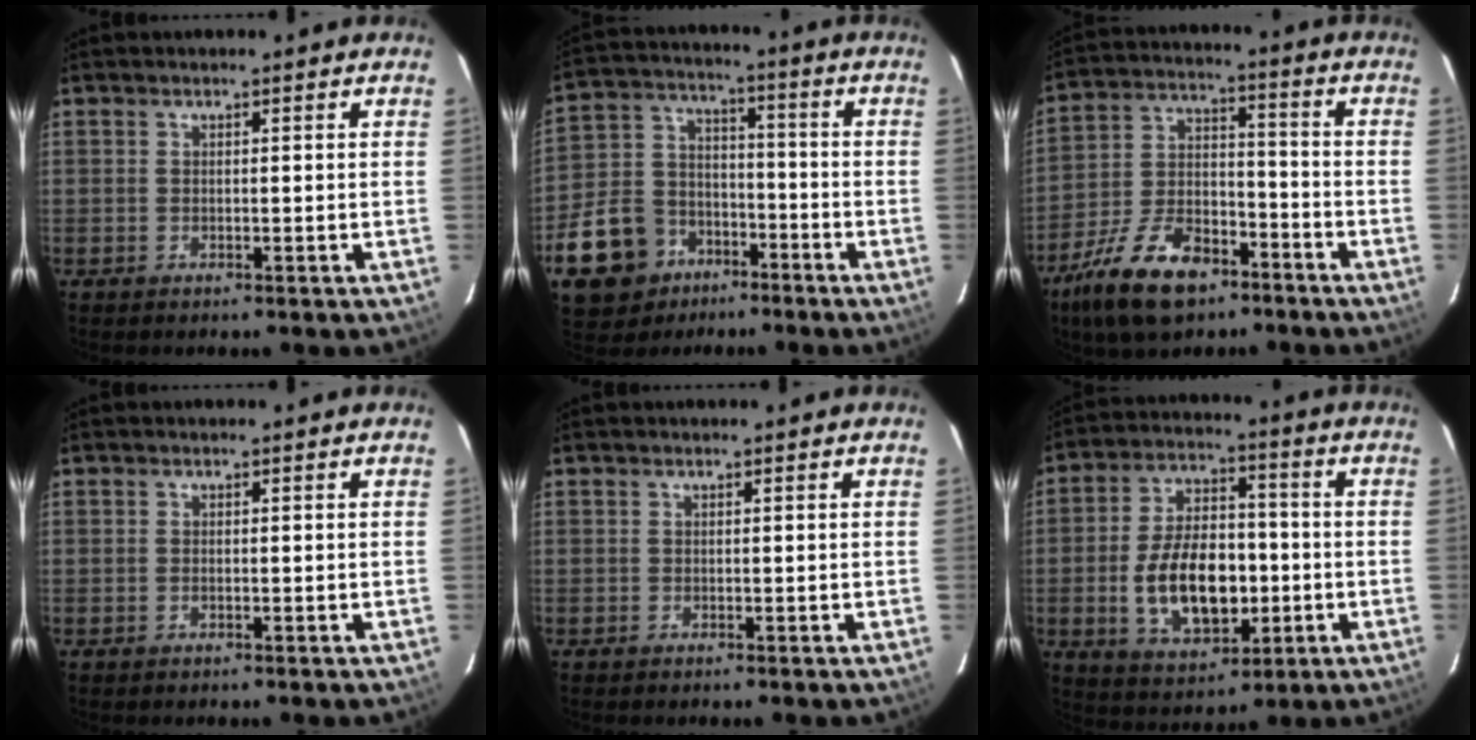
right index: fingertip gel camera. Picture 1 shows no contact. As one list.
[{"total": 16.8, "force": [-9.8, 12.1, 6.2], "torque": [-0.169, 0.034, -0.149]}, {"total": 17.0, "force": [-10.9, 8.3, 10.1], "torque": [-0.219, -0.007, -0.188]}, {"total": 0.0}, {"total": 0.0}, {"total": 15.6, "force": [-3.1, 9.0, 12.4], "torque": [-0.245, 0.011, -0.037]}]